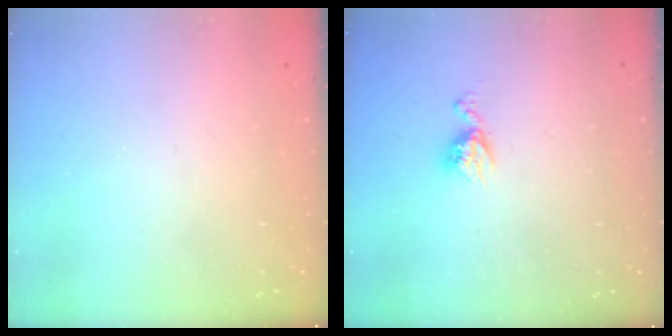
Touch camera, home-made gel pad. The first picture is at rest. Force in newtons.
{"total": 6.4, "press": 6.4, "slide": 0.5}